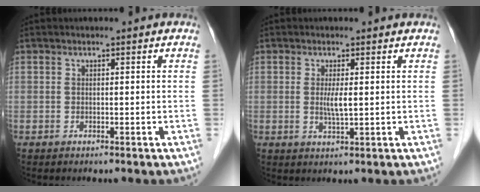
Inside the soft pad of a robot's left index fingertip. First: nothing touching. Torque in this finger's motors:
{"motor_torque": [0.69, 0.04, 0.14, 0.04]}